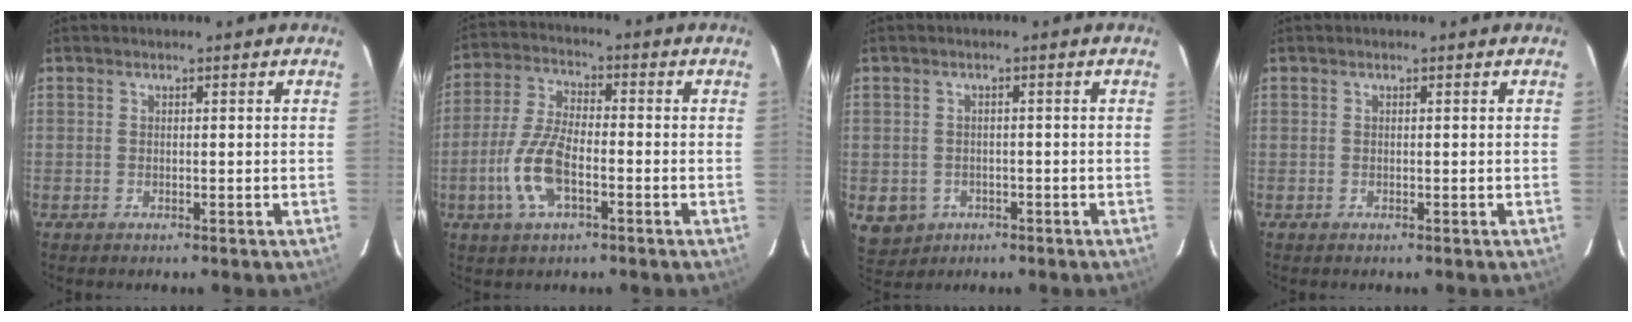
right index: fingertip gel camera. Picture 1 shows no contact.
{"total": 10.4, "force": [-3.7, 4.1, 8.8], "torque": [-0.192, 0.001, -0.073]}
{"total": 5.6, "force": [-1.9, 5.0, 1.8], "torque": [-0.044, 0.002, -0.014]}
{"total": 0.0}